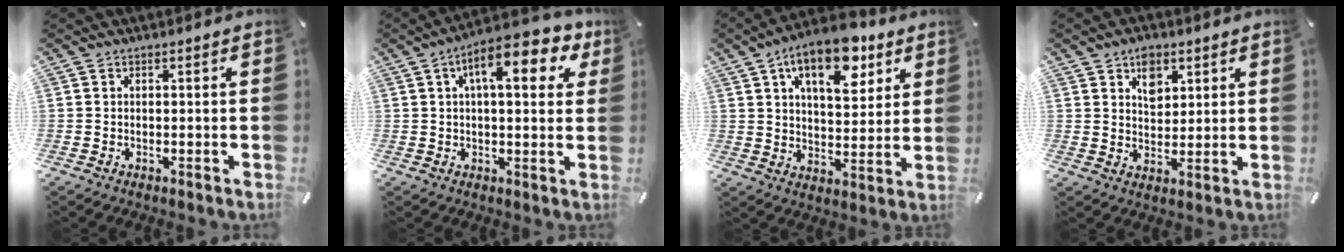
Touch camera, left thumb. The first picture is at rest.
{"total": 12.2, "force": [5.1, 4.8, 9.9], "torque": [-0.150, -0.008, 0.081]}
{"total": 14.5, "force": [8.2, 7.7, 9.2], "torque": [-0.127, -0.033, 0.139]}
{"total": 5.8, "force": [3.2, 4.2, 2.5], "torque": [-0.022, -0.013, 0.051]}